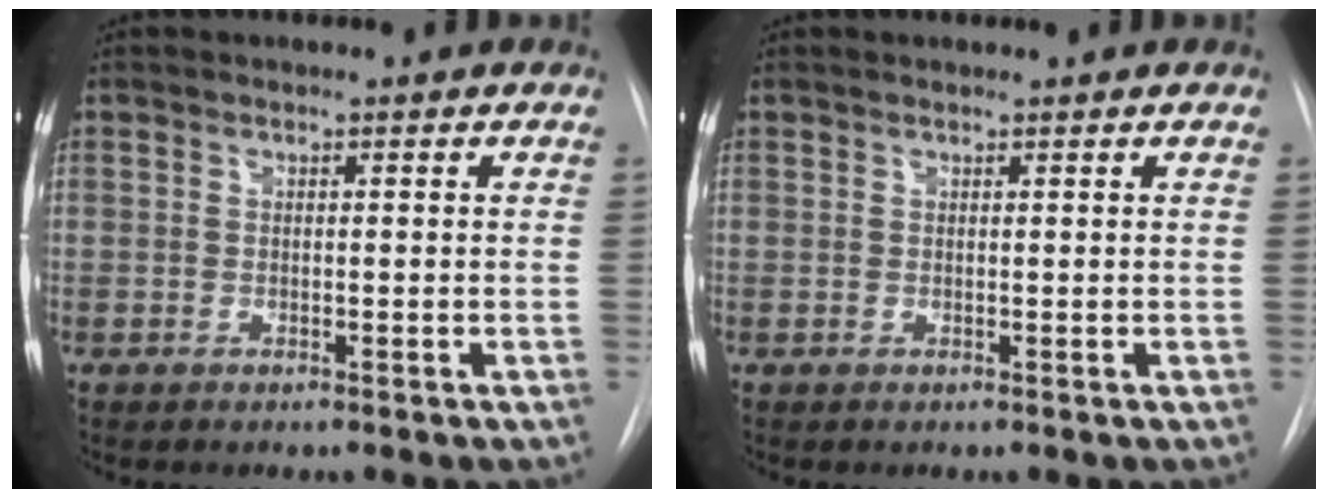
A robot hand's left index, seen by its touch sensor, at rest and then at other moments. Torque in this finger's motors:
{"motor_torque": [0.21, -0.10, -0.03, 0.00]}